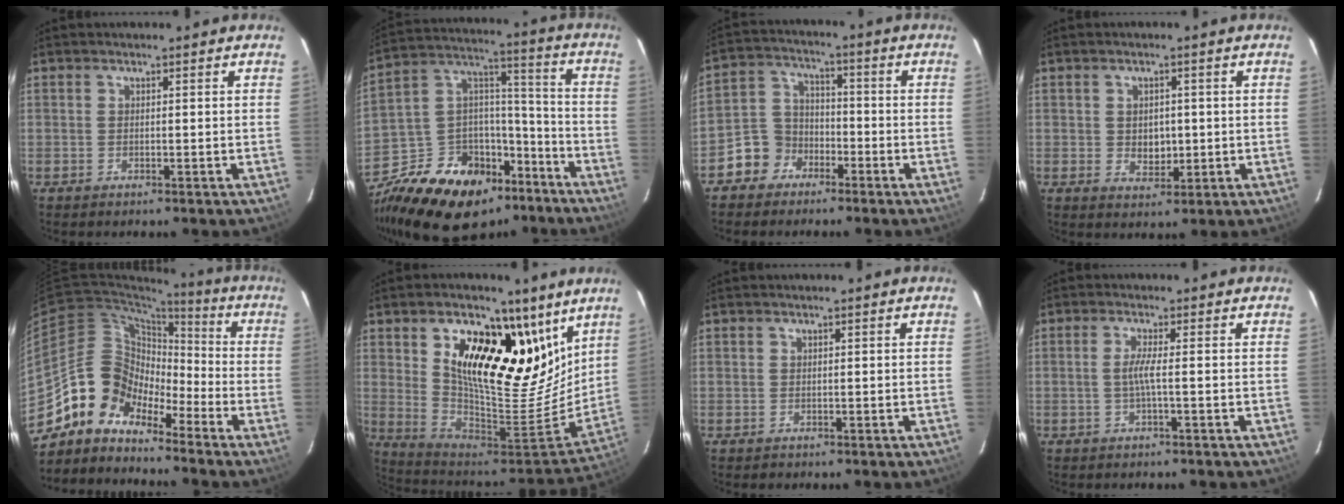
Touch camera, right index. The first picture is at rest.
{"total": 23.2, "force": [-15.6, 13.7, 10.4], "torque": [-0.220, 0.063, -0.233]}
{"total": 7.4, "force": [-4.4, 5.8, 0.9], "torque": [-0.024, 0.037, -0.086]}
{"total": 4.0, "force": [-0.1, 3.2, 2.4], "torque": [-0.037, -0.002, 0.004]}
{"total": 10.6, "force": [-7.8, 6.8, 2.1], "torque": [-0.038, 0.041, -0.168]}
{"total": 25.7, "force": [13.3, 12.7, 18.0], "torque": [-0.306, -0.015, 0.232]}
{"total": 0.6, "force": [0.0, 0.5, -0.1], "torque": [0.004, 0.005, 0.003]}
{"total": 2.3, "force": [-0.5, -0.6, 2.1], "torque": [-0.045, -0.003, -0.010]}